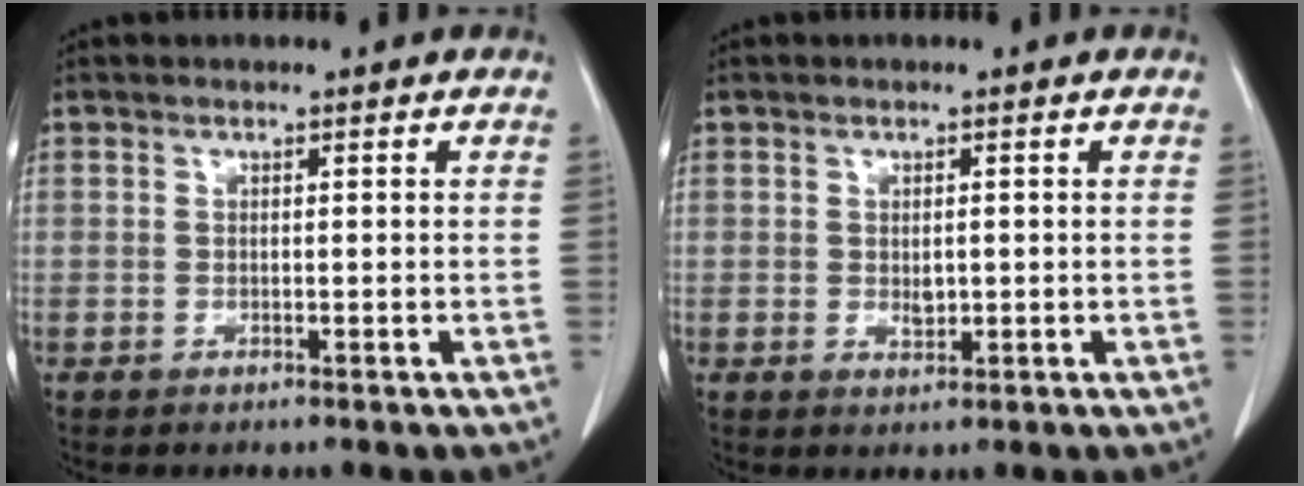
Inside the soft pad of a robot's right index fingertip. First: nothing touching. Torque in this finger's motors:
{"motor_torque": [0.17, 0.09, 0.00, 0.03]}